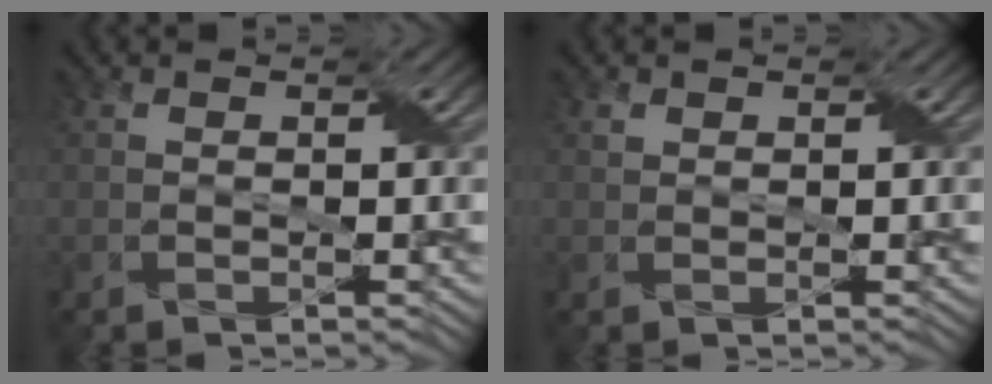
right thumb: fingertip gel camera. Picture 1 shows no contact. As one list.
[{"total": 0.6, "force": [0.4, 0.4, 0.0], "torque": [-0.005, -0.001, 0.008]}]